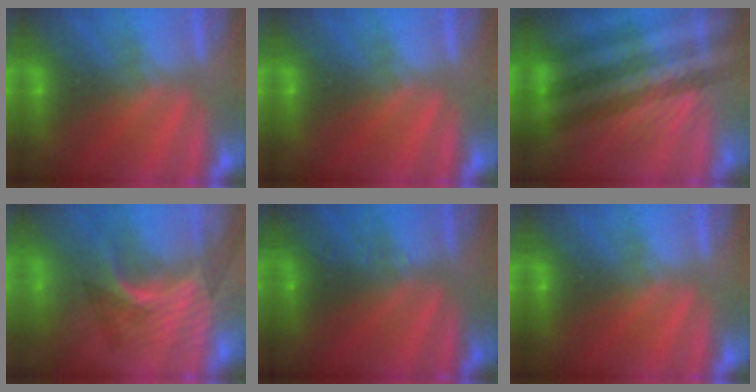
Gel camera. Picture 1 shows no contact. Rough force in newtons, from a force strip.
{"total": 0.0}
{"total": 3.4}
{"total": 3.4}
{"total": 2.4}
{"total": 0.0}